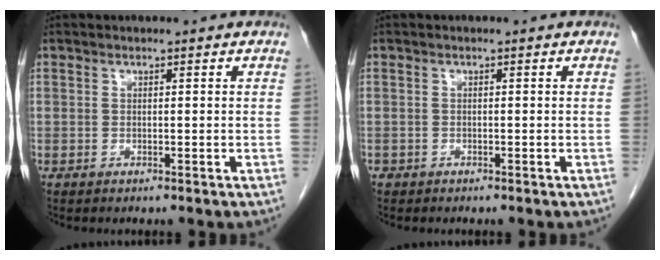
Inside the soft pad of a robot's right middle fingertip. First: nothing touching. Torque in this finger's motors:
{"motor_torque": [-0.01, 0.05, 0.06, 0.01]}